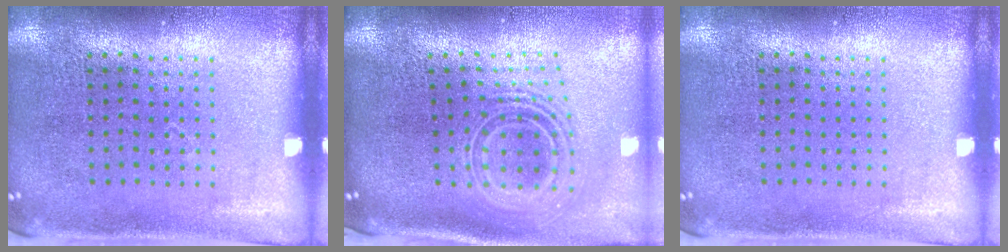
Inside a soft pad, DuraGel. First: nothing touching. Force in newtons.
{"total": 2.4, "press": 1.7, "slide": 1.7}
{"total": 0.0}